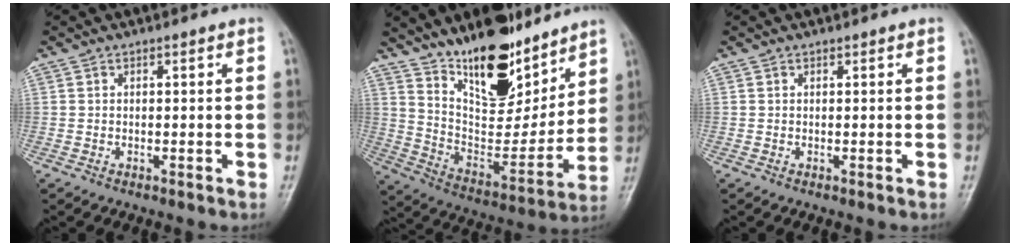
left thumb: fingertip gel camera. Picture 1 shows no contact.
{"total": 19.9, "force": [14.0, 8.3, 11.5], "torque": [-0.132, -0.094, 0.244]}
{"total": 0.0}